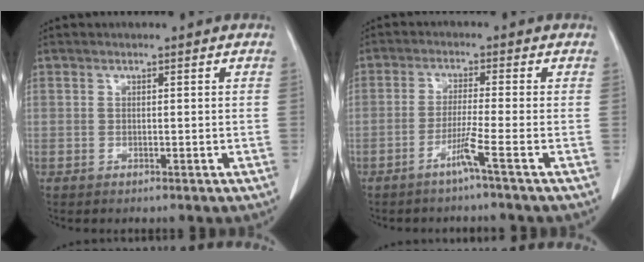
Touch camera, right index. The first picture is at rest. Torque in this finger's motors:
{"motor_torque": [0.07, 0.07, 0.10, 0.01]}